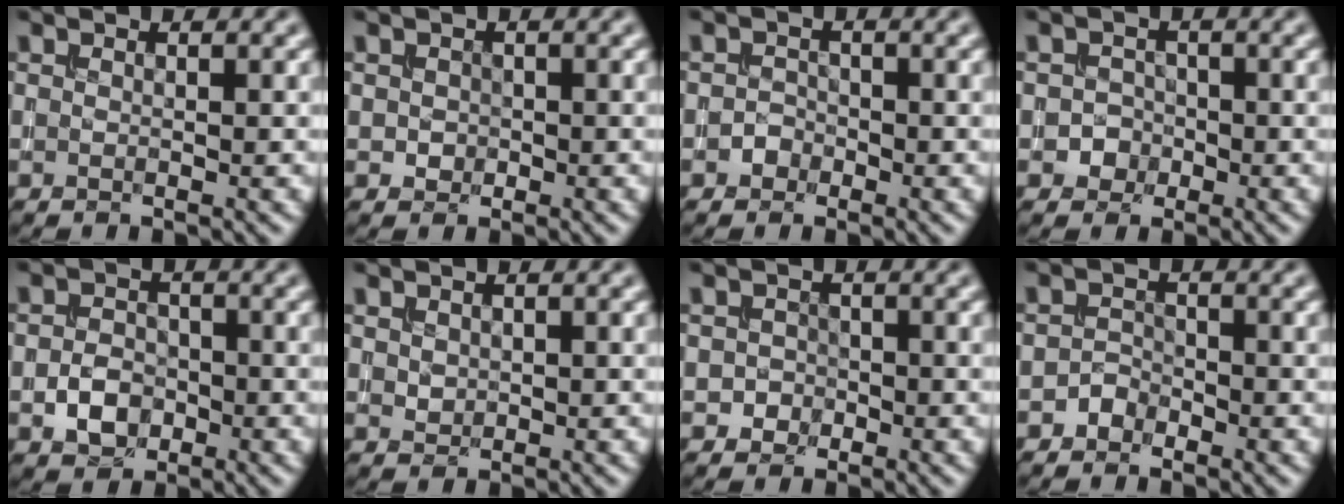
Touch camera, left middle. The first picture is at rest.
{"total": 0.7, "force": [-0.1, 0.7, 0.1], "torque": [0.001, -0.001, -0.001]}
{"total": 1.0, "force": [-0.6, 0.8, 0.0], "torque": [0.005, 0.001, -0.011]}
{"total": 1.4, "force": [-0.6, 1.3, 0.1], "torque": [0.014, 0.003, -0.014]}
{"total": 2.6, "force": [-0.9, 2.0, 1.3], "torque": [-0.021, 0.000, -0.020]}
{"total": 0.8, "force": [0.4, 0.6, 0.1], "torque": [-0.004, -0.002, 0.015]}
{"total": 1.0, "force": [-0.4, 0.9, -0.1], "torque": [0.011, 0.001, -0.008]}
{"total": 1.1, "force": [-0.9, 0.6, -0.1], "torque": [0.005, 0.005, -0.016]}